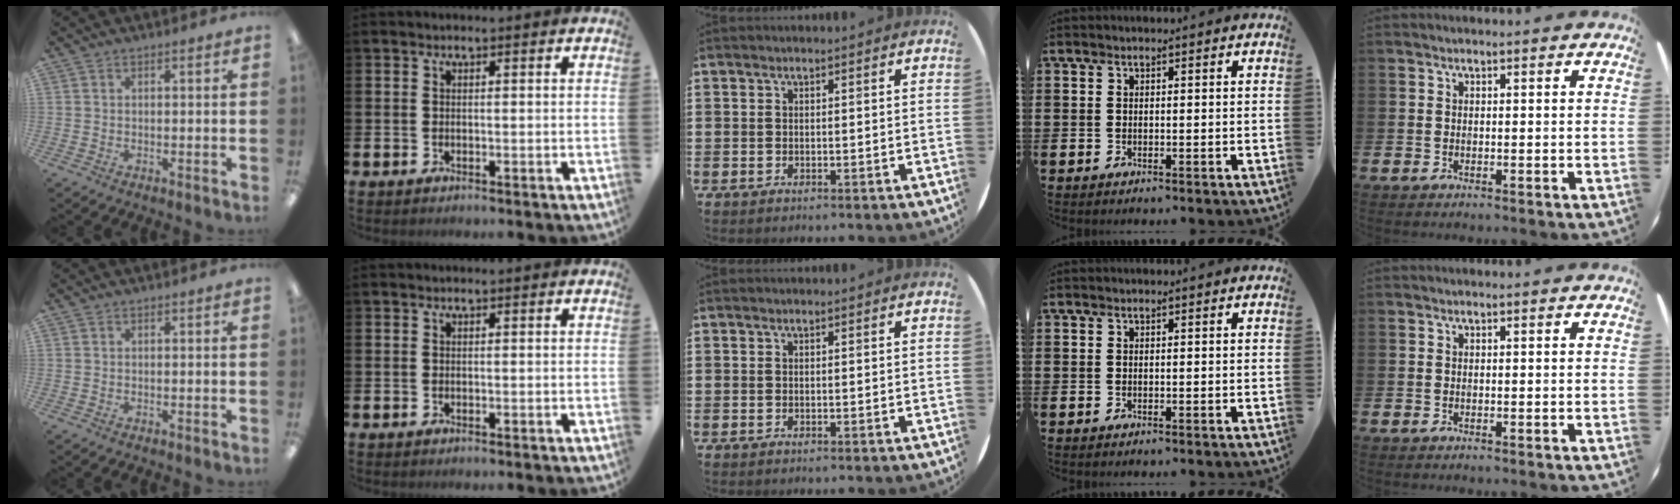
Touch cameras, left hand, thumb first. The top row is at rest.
{}